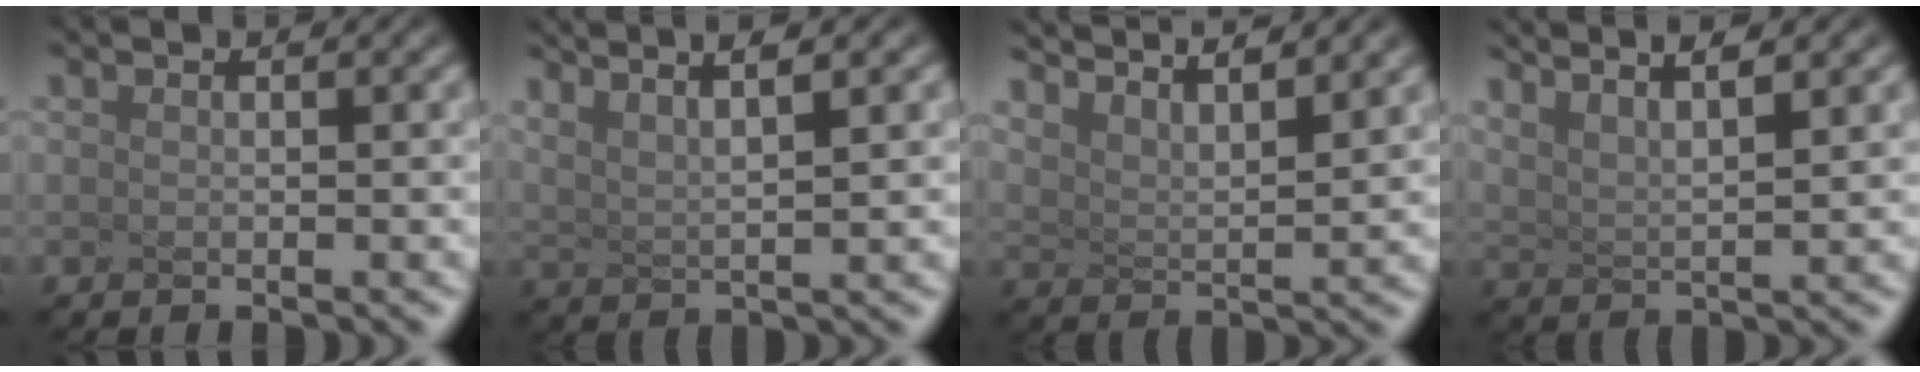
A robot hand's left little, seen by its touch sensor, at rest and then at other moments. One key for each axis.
{"total": 3.9, "fx": 2.5, "fy": 0.1, "fz": 3.0, "tx": -0.078, "ty": 0.017, "tz": 0.053}
{"total": 6.5, "fx": 5.7, "fy": 0.9, "fz": 3.0, "tx": -0.070, "ty": 0.014, "tz": 0.094}
{"total": 4.3, "fx": 3.3, "fy": 0.2, "fz": 2.7, "tx": -0.068, "ty": 0.020, "tz": 0.063}